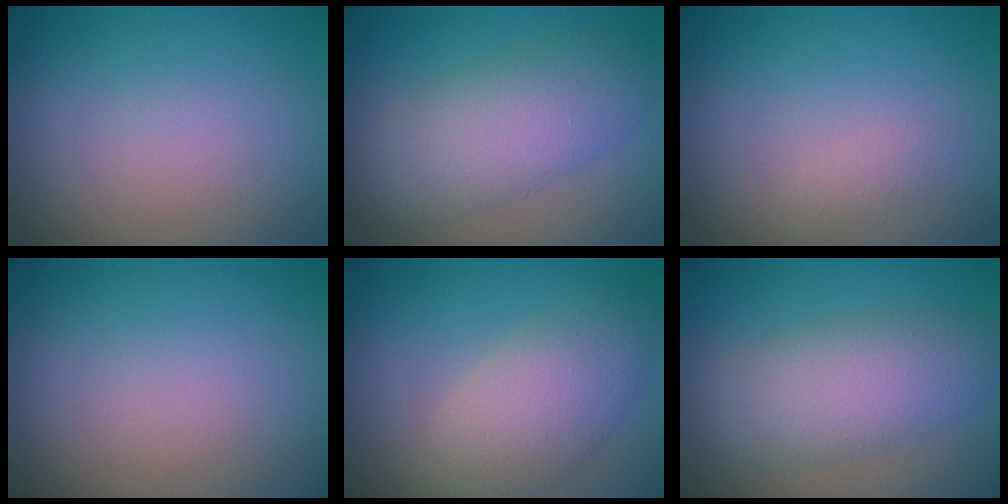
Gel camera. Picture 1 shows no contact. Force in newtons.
{"total": 6.1, "press": 6.1, "slide": 0.2}
{"total": 0.8, "press": 0.8, "slide": 0.0}
{"total": 0.0}
{"total": 5.6, "press": 5.6, "slide": 0.5}
{"total": 5.7, "press": 5.7, "slide": 0.2}